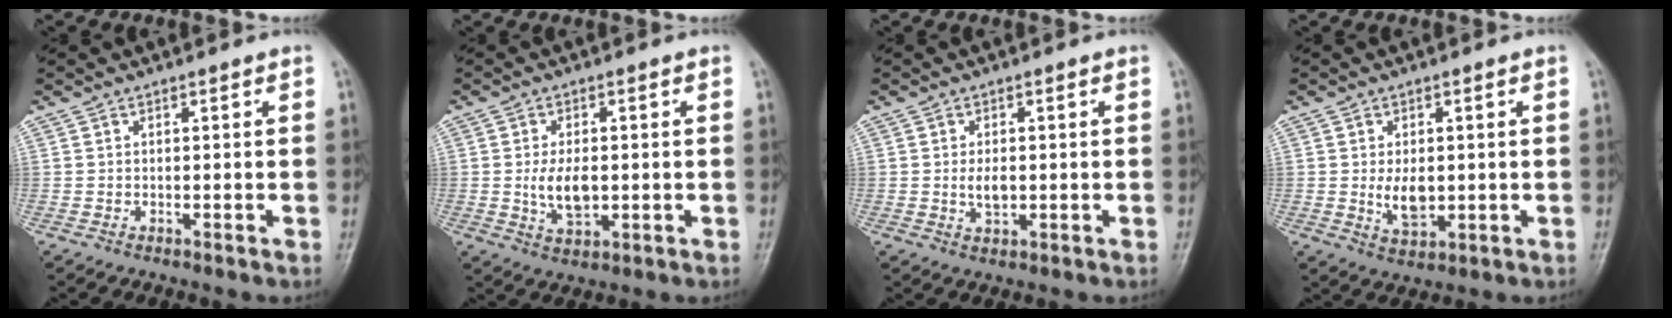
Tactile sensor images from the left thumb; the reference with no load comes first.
{"total": 6.2, "force": [-0.3, 3.5, 5.2], "torque": [-0.090, -0.008, -0.001]}
{"total": 3.3, "force": [-0.1, 1.9, 2.7], "torque": [-0.047, -0.004, -0.001]}
{"total": 5.5, "force": [0.0, 3.3, 4.4], "torque": [-0.063, -0.010, 0.008]}